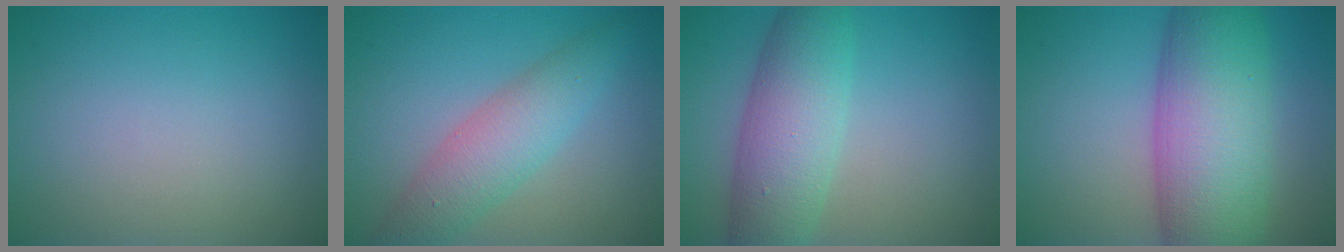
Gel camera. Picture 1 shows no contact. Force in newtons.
{"total": 4.6, "press": 4.6, "slide": 0.1}
{"total": 6.8, "press": 6.8, "slide": 0.2}
{"total": 11.9, "press": 11.9, "slide": 0.5}